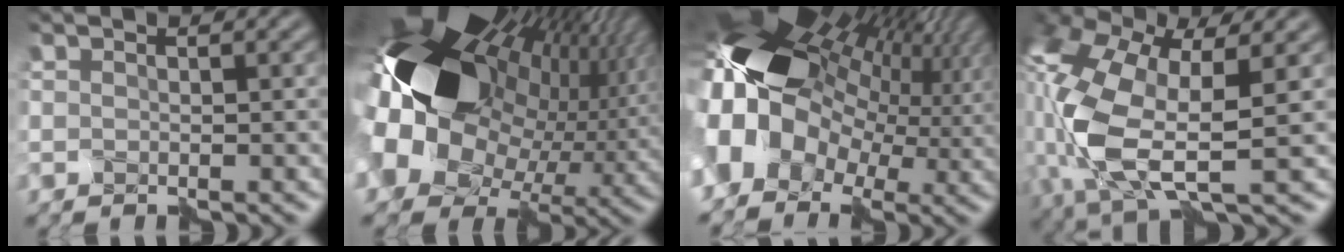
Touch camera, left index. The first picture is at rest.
{"total": 18.1, "force": [1.7, 12.1, 13.4], "torque": [-0.251, -0.010, 0.045]}
{"total": 16.6, "force": [2.9, 11.4, 11.7], "torque": [-0.244, 0.004, 0.069]}
{"total": 11.7, "force": [-0.2, 6.1, 10.0], "torque": [-0.264, -0.017, 0.004]}